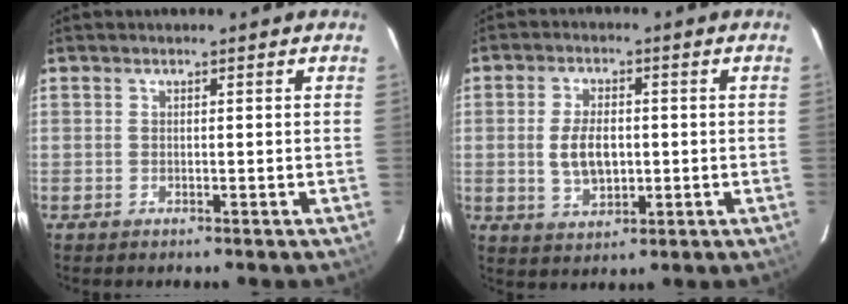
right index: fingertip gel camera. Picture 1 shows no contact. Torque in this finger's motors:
{"motor_torque": [0.16, 0.10, 0.08, 0.07]}